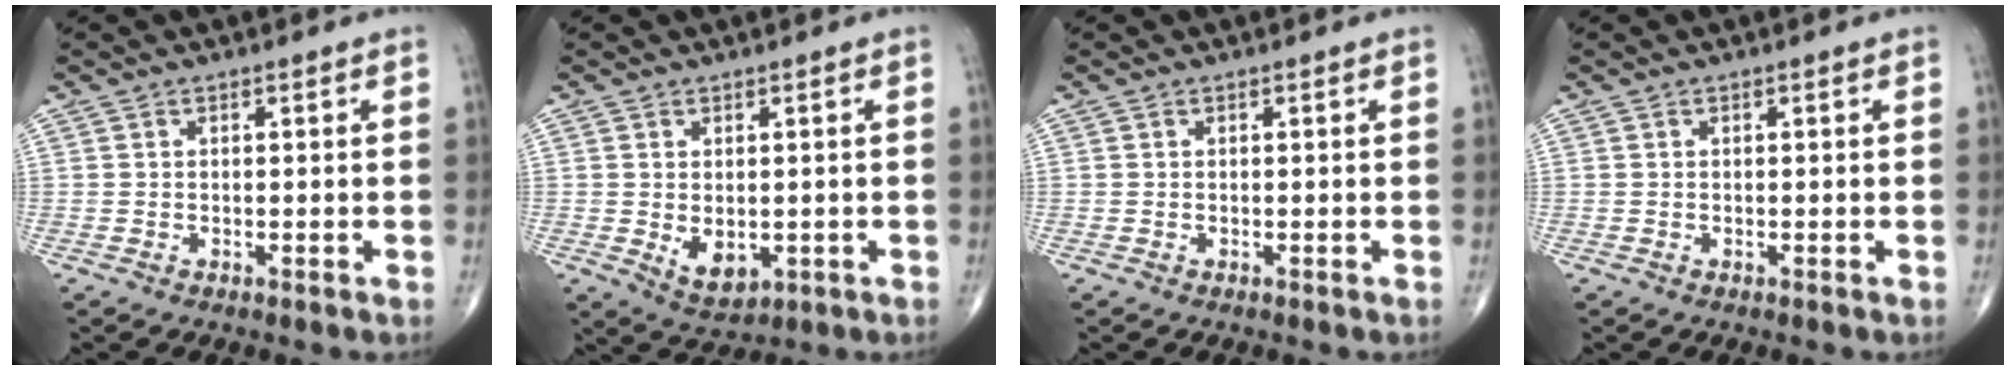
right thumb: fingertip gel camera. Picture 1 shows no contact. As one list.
[{"total": 5.2, "force": [-0.7, 3.3, 3.9], "torque": [-0.046, -0.010, 0.006]}, {"total": 0.0}, {"total": 0.0}]